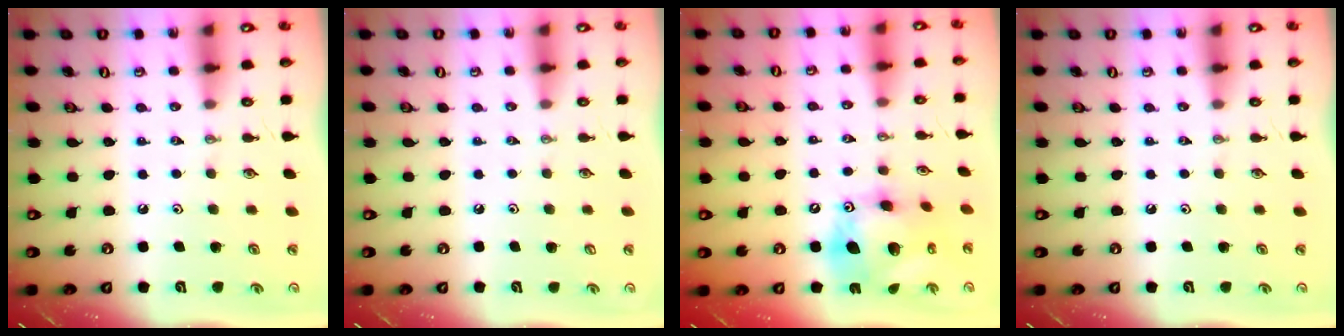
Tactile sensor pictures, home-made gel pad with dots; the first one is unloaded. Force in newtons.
{"total": 0.7, "press": 0.1, "slide": 0.7}
{"total": 16.6, "press": 16.5, "slide": 1.8}
{"total": 0.0}